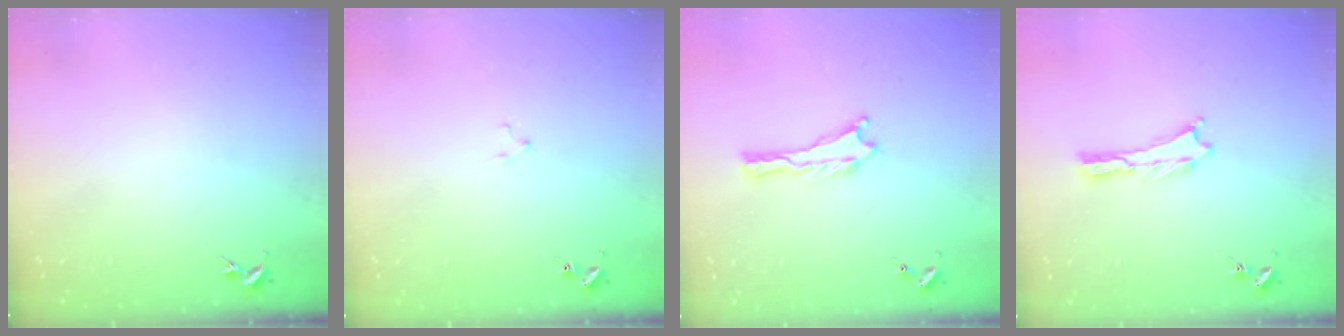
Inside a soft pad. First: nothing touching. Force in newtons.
{"total": 1.5, "press": 1.5, "slide": 0.2}
{"total": 0.0}
{"total": 0.0}